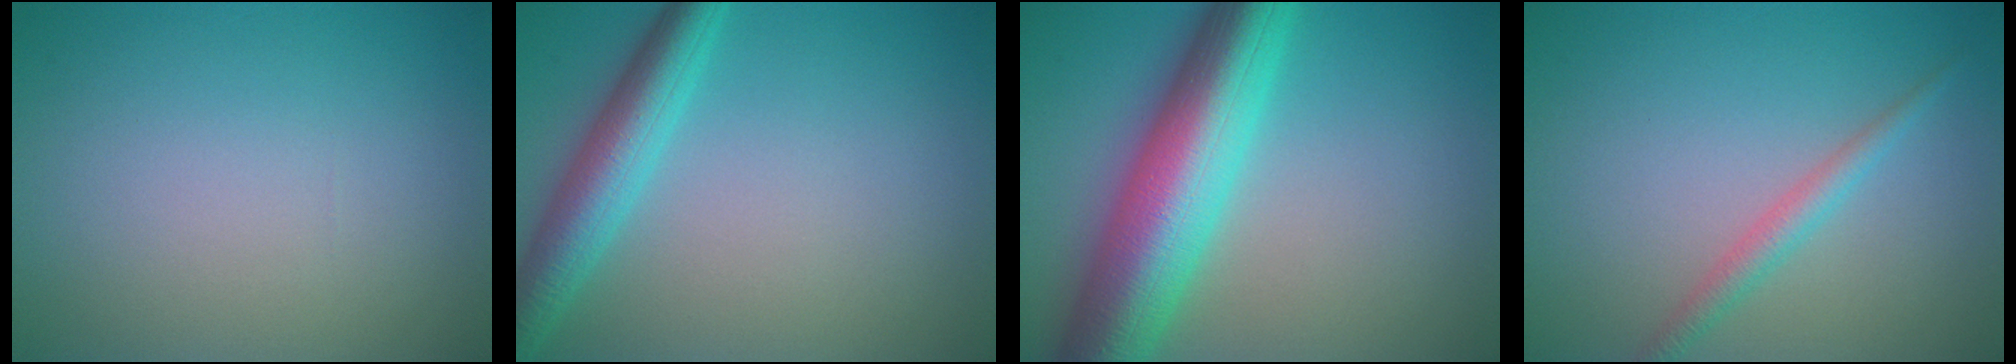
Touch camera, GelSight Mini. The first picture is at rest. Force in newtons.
{"total": 4.8, "press": 4.8, "slide": 0.2}
{"total": 11.4, "press": 11.4, "slide": 0.2}
{"total": 2.0, "press": 2.0, "slide": 0.0}